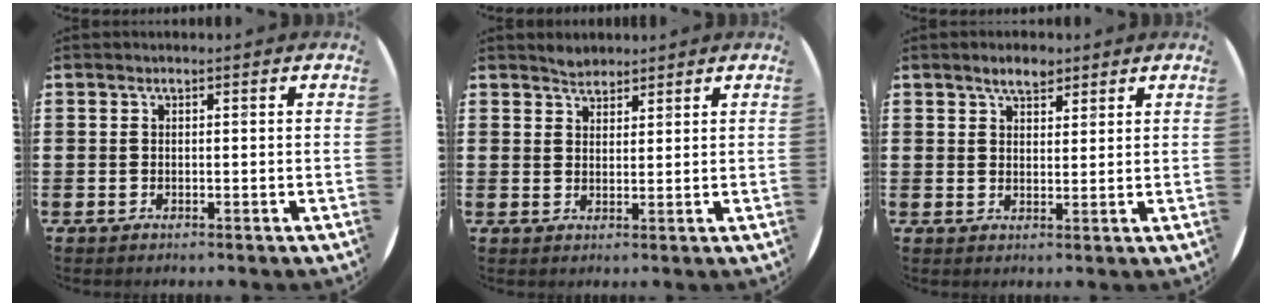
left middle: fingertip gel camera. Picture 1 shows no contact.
{"total": 2.1, "force": [2.0, 0.6, 0.0], "torque": [-0.002, 0.005, 0.039]}
{"total": 3.2, "force": [2.5, 1.4, 1.3], "torque": [-0.020, 0.003, 0.045]}